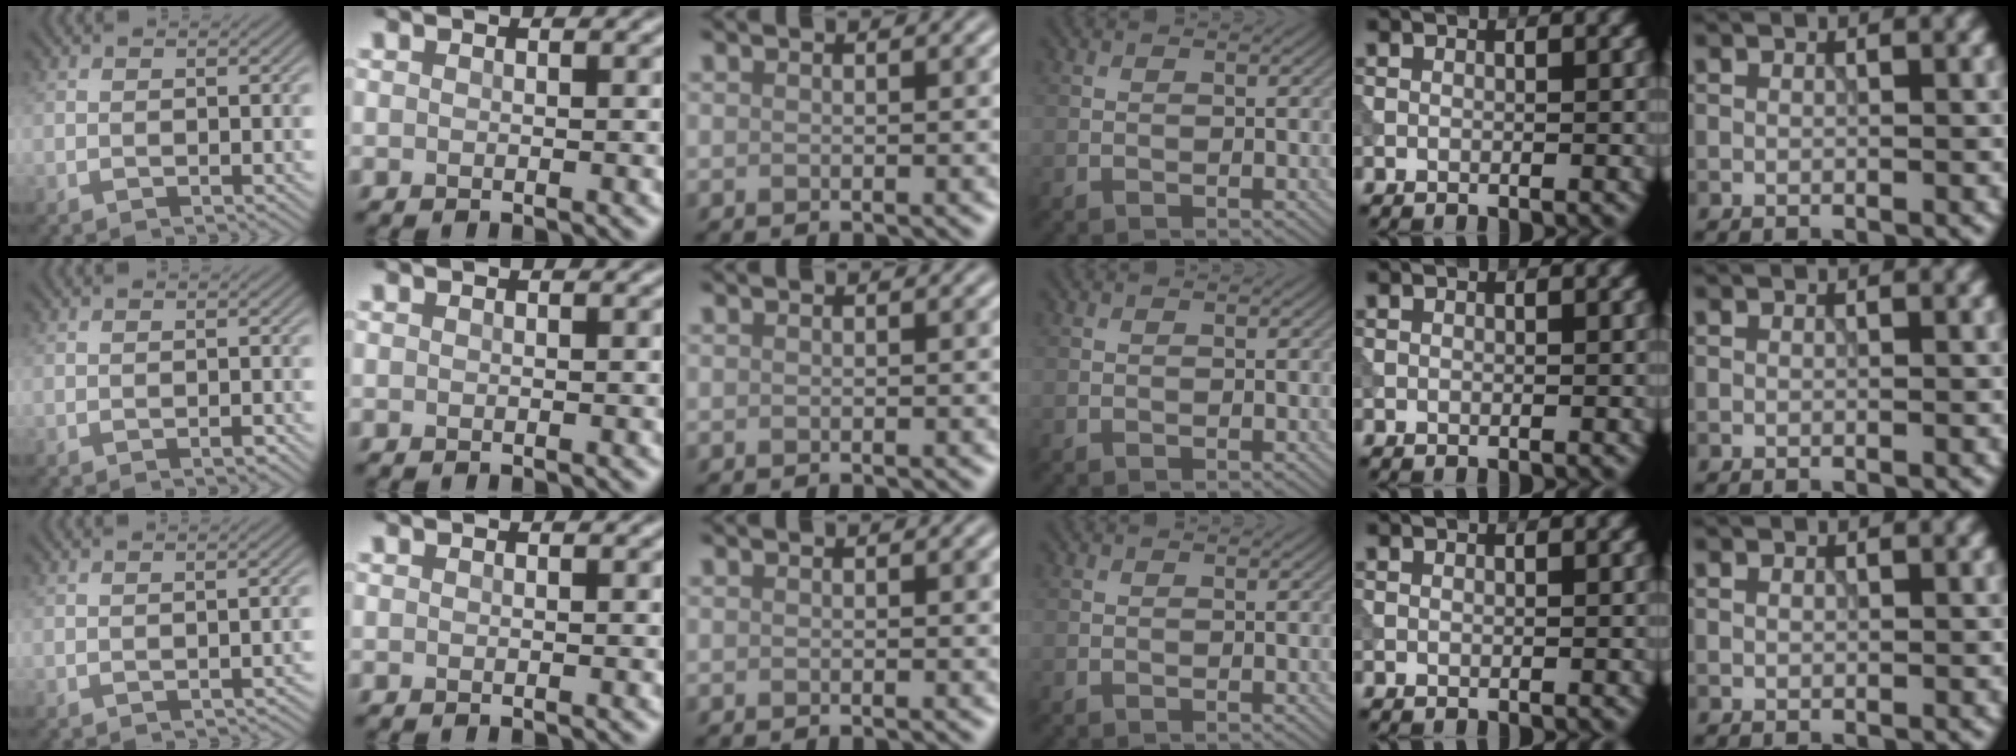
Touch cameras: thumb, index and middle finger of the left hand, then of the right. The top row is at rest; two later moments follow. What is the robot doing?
{"motion": "dispense", "object": "syringe"}